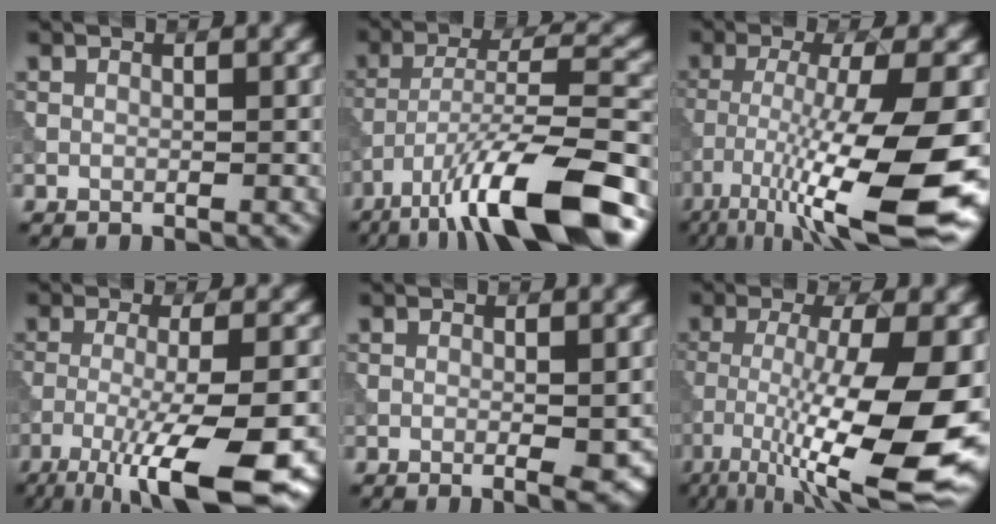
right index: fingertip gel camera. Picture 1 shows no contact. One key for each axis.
{"total": 13.3, "fx": -8.5, "fy": 2.7, "fz": 9.9, "tx": -0.166, "ty": 0.009, "tz": -0.145}
{"total": 14.2, "fx": -6.7, "fy": 3.0, "fz": 12.2, "tx": -0.215, "ty": -0.018, "tz": -0.105}
{"total": 10.6, "fx": -6.0, "fy": 2.1, "fz": 8.5, "tx": -0.134, "ty": -0.002, "tz": -0.104}
{"total": 3.5, "fx": -0.8, "fy": 1.0, "fz": 3.3, "tx": -0.046, "ty": -0.007, "tz": -0.008}
{"total": 14.1, "fx": -5.3, "fy": 3.6, "fz": 12.6, "tx": -0.215, "ty": -0.020, "tz": -0.084}